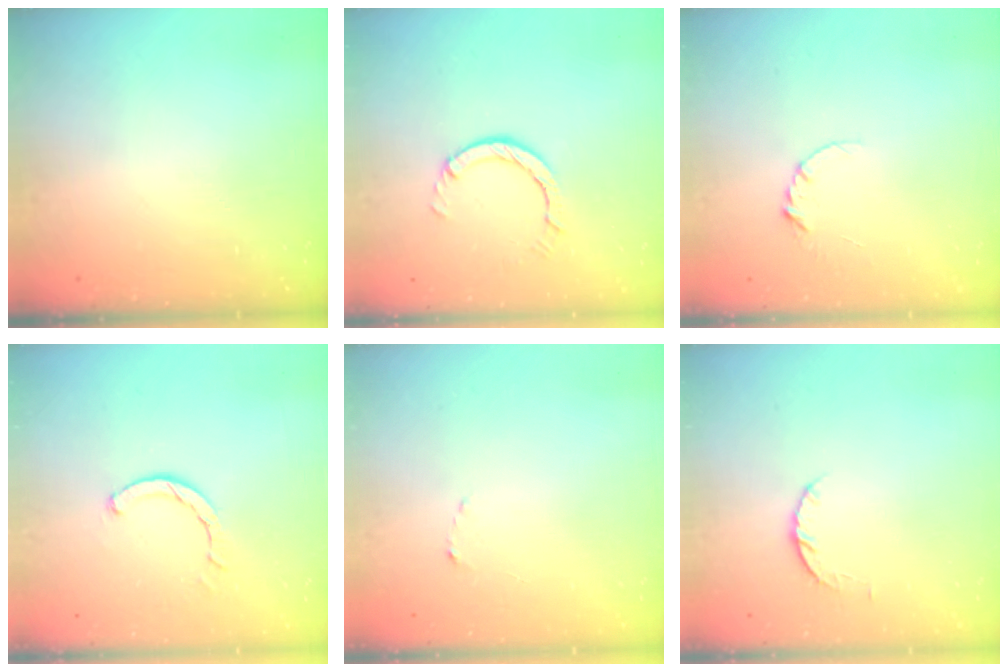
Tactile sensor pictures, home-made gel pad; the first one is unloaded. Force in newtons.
{"total": 2.9, "press": 2.9, "slide": 0.5}
{"total": 3.4, "press": 3.4, "slide": 0.4}
{"total": 2.5, "press": 2.5, "slide": 0.1}
{"total": 1.5, "press": 1.5, "slide": 0.2}
{"total": 4.1, "press": 4.1, "slide": 0.6}